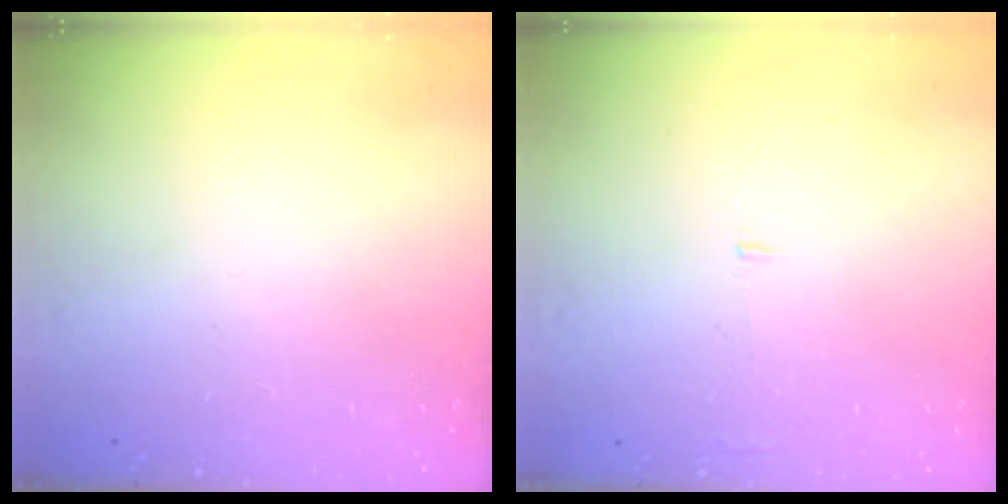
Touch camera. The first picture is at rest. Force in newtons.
{"total": 2.5, "press": 2.5, "slide": 0.2}